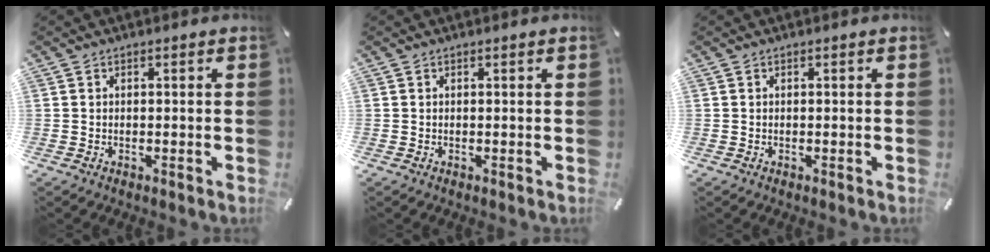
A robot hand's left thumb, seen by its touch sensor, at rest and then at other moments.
{"total": 0.0}
{"total": 0.0}